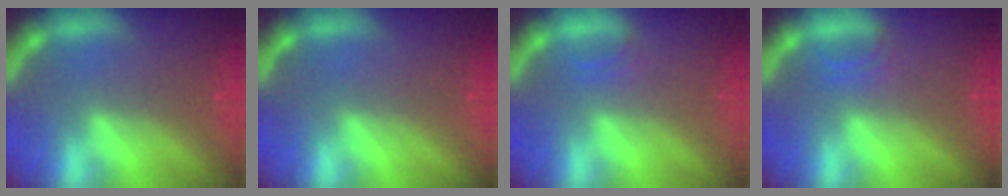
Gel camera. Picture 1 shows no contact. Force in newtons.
{"total": 0.0}
{"total": 0.9}
{"total": 1.4}